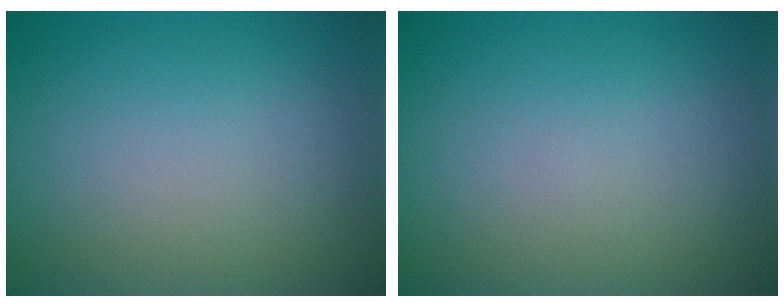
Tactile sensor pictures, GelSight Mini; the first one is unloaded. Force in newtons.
{"total": 0.0}